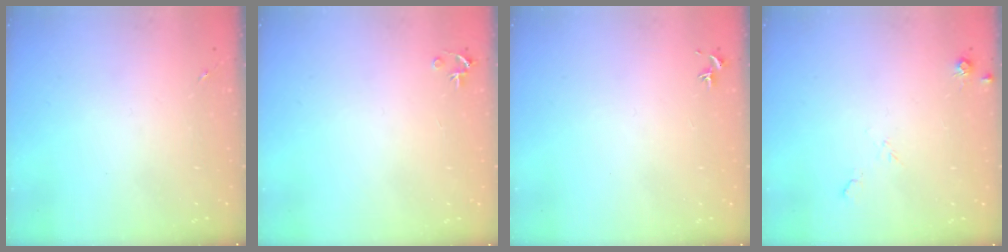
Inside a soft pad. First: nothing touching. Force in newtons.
{"total": 3.5, "press": 3.4, "slide": 0.3}
{"total": 0.0}
{"total": 7.2, "press": 7.2, "slide": 0.6}